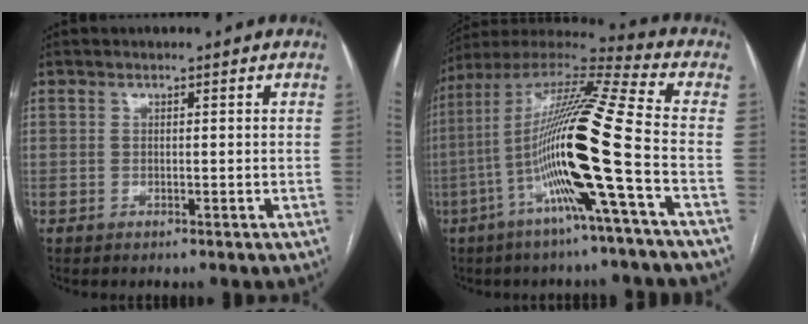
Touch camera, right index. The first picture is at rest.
{"total": 19.8, "force": [-5.4, -1.1, 19.0], "torque": [-0.370, -0.006, -0.116]}